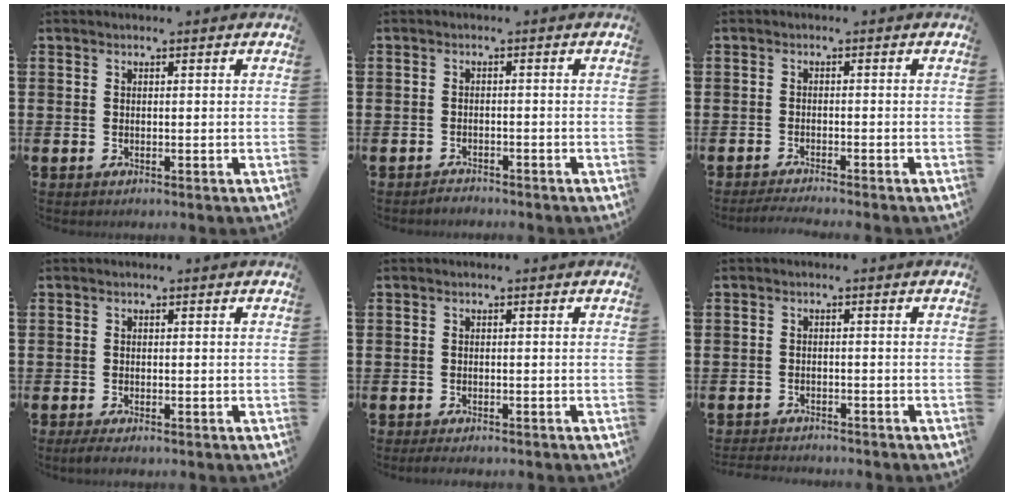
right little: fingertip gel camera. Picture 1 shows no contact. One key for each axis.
{"total": 1.2, "fx": -1.2, "fy": 0.0, "fz": -0.1, "tx": -0.003, "ty": 0.003, "tz": -0.025}
{"total": 1.5, "fx": -1.4, "fy": -0.2, "fz": 0.5, "tx": -0.007, "ty": 0.002, "tz": -0.027}
{"total": 1.0, "fx": -0.7, "fy": 0.3, "fz": 0.7, "tx": -0.013, "ty": -0.002, "tz": -0.013}
{"total": 1.0, "fx": -0.8, "fy": 0.1, "fz": 0.4, "tx": -0.009, "ty": -0.002, "tz": -0.017}
{"total": 1.6, "fx": -1.6, "fy": 0.0, "fz": -0.1, "tx": -0.003, "ty": 0.002, "tz": -0.035}